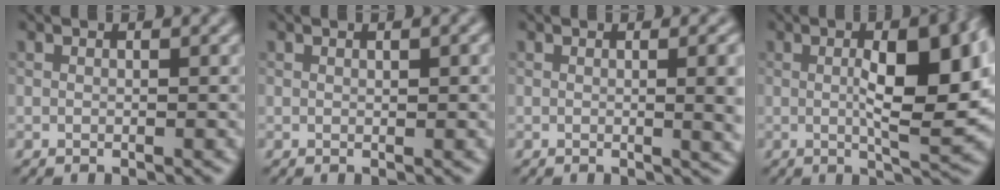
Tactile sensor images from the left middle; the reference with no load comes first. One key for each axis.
{"total": 0.6, "fx": 0.2, "fy": 0.1, "fz": 0.5, "tx": -0.007, "ty": 0.002, "tz": 0.004}
{"total": 4.3, "fx": 0.2, "fy": 1.5, "fz": 4.1, "tx": -0.041, "ty": 0.004, "tz": 0.001}
{"total": 9.2, "fx": 0.8, "fy": 2.7, "fz": 8.8, "tx": -0.130, "ty": -0.001, "tz": 0.014}